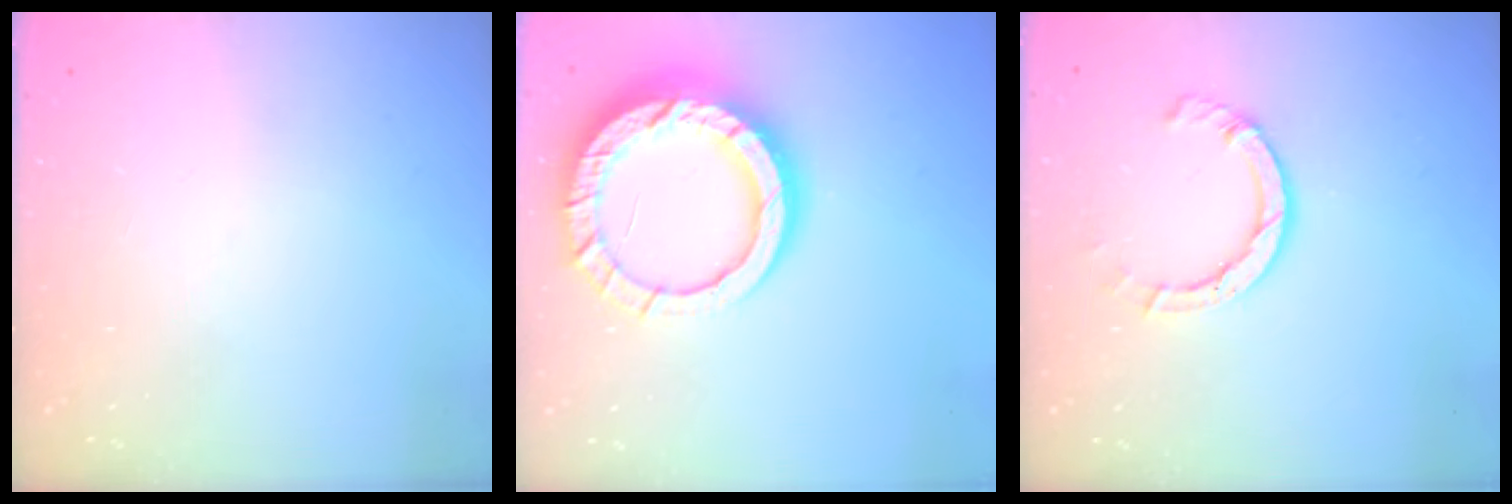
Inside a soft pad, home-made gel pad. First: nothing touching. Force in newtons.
{"total": 18.4, "press": 18.3, "slide": 1.7}
{"total": 6.2, "press": 6.2, "slide": 0.9}